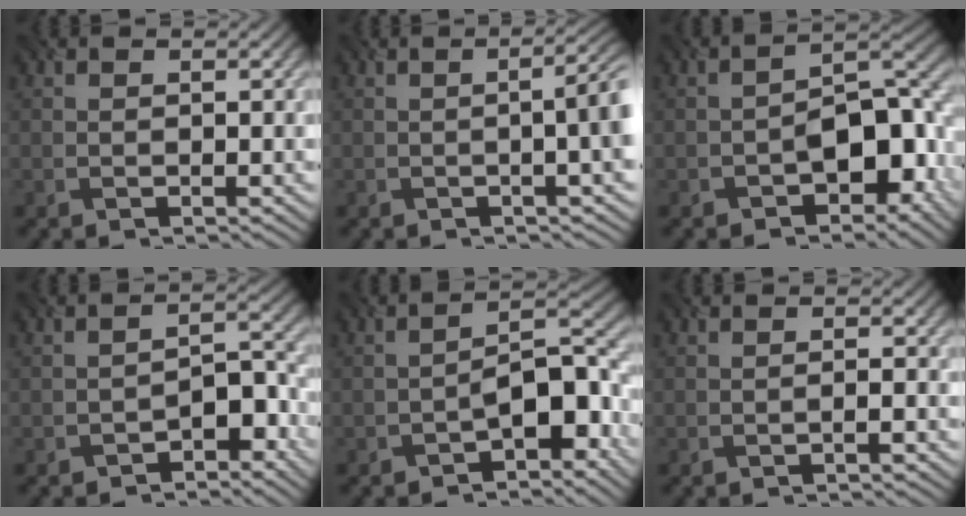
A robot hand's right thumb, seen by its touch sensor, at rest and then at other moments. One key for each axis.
{"total": 6.3, "fx": -0.2, "fy": 2.1, "fz": 6.0, "tx": -0.069, "ty": 0.007, "tz": -0.005}
{"total": 8.9, "fx": -3.4, "fy": 4.9, "fz": 6.7, "tx": -0.087, "ty": 0.003, "tz": -0.060}
{"total": 4.6, "fx": -3.2, "fy": 1.8, "fz": 2.8, "tx": -0.029, "ty": 0.013, "tz": -0.054}
{"total": 7.6, "fx": -4.0, "fy": 2.9, "fz": 5.8, "tx": -0.070, "ty": 0.013, "tz": -0.073}
{"total": 1.2, "fx": -0.5, "fy": 0.1, "fz": 1.0, "tx": -0.016, "ty": 0.006, "tz": -0.012}